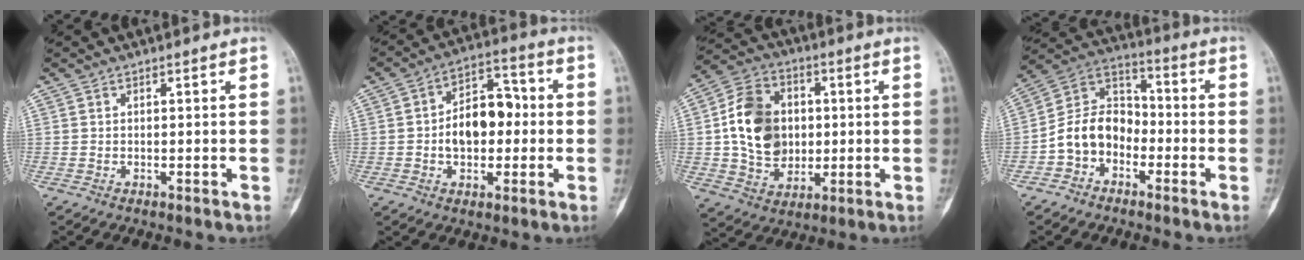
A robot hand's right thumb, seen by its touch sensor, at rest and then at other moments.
{"total": 11.4, "force": [-0.7, 7.5, 8.6], "torque": [-0.104, 0.034, -0.018]}
{"total": 15.2, "force": [1.0, 11.8, 9.6], "torque": [-0.145, 0.009, 0.020]}
{"total": 11.0, "force": [-3.9, 8.4, 6.0], "torque": [-0.089, 0.060, -0.086]}